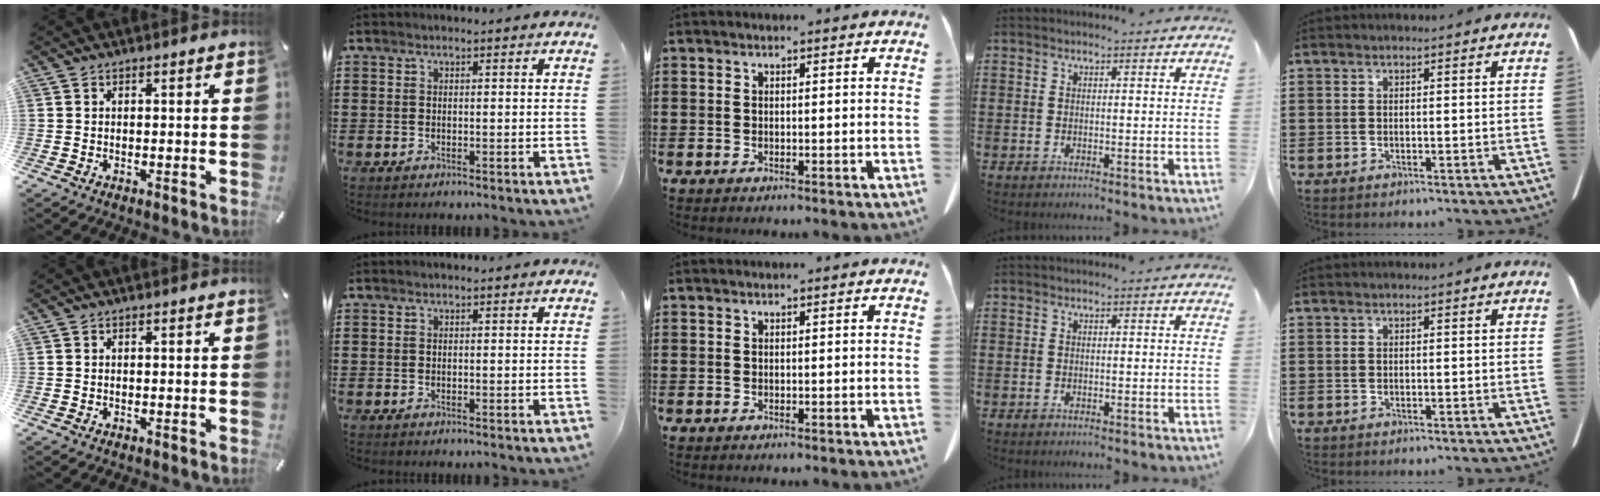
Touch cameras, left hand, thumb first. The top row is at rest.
{}